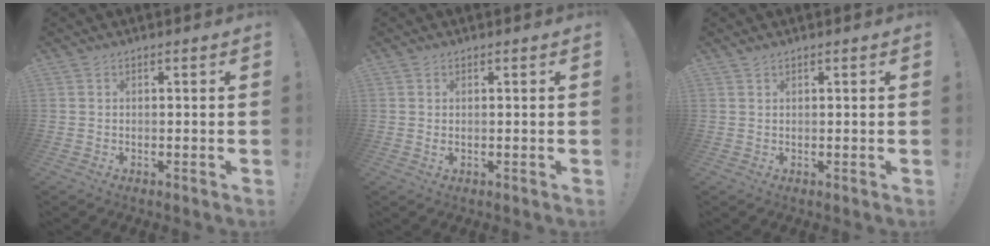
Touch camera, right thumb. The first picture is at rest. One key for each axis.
{"total": 0.9, "fx": 0.3, "fy": 0.0, "fz": 0.8, "tx": -0.013, "ty": -0.002, "tz": 0.004}
{"total": 0.6, "fx": 0.6, "fy": 0.1, "fz": 0.2, "tx": 0.002, "ty": -0.002, "tz": 0.011}